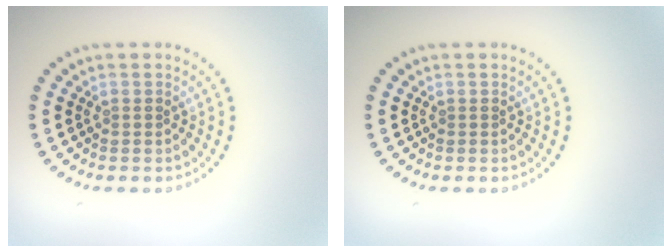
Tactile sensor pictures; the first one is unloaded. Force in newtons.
{"total": 0.0}